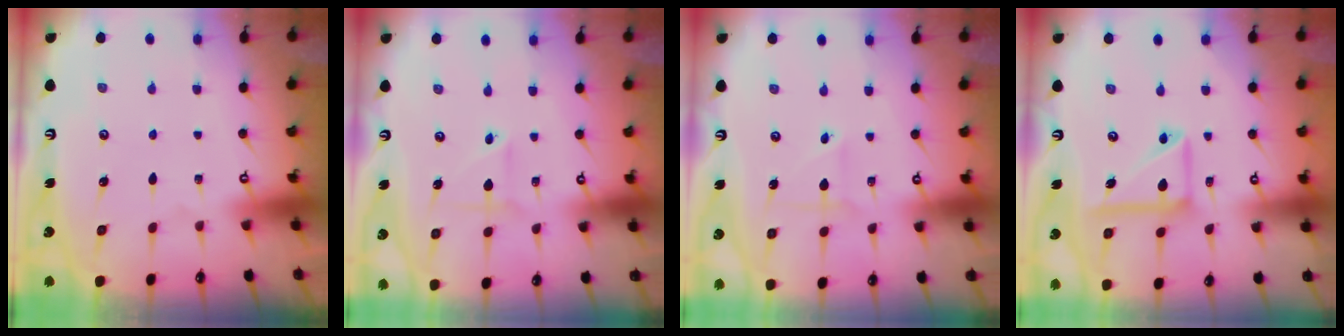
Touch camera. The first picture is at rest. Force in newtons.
{"total": 2.4, "press": 2.2, "slide": 1.0}
{"total": 2.7, "press": 2.7, "slide": 0.1}
{"total": 13.7, "press": 13.6, "slide": 1.7}